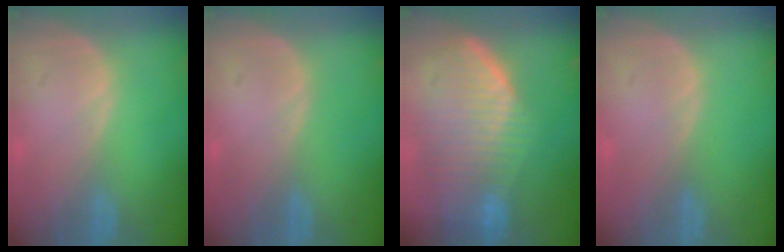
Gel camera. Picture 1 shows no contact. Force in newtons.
{"total": 0.0}
{"total": 10.1, "press": 9.0, "slide": 4.6}
{"total": 0.0}